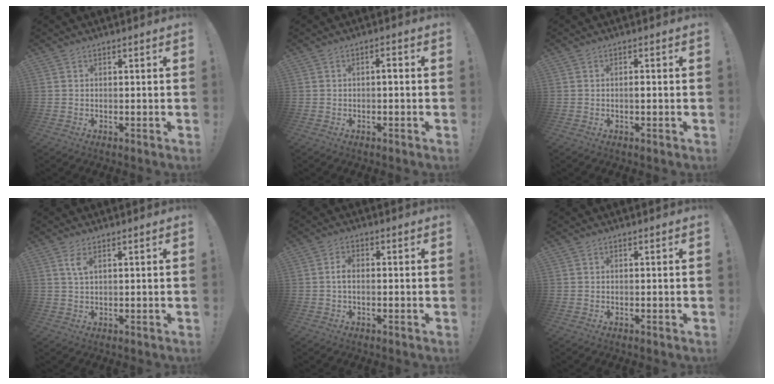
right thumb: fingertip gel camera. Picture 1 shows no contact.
{"total": 1.9, "force": [-0.5, 0.4, 1.8], "torque": [-0.030, 0.006, -0.014]}
{"total": 1.1, "force": [-0.4, 0.1, 1.0], "torque": [-0.013, -0.001, -0.009]}
{"total": 3.2, "force": [1.4, 0.9, 2.7], "torque": [-0.042, -0.004, 0.021]}
{"total": 2.9, "force": [-0.4, 1.5, 2.4], "torque": [-0.034, 0.005, -0.008]}
{"total": 0.0}